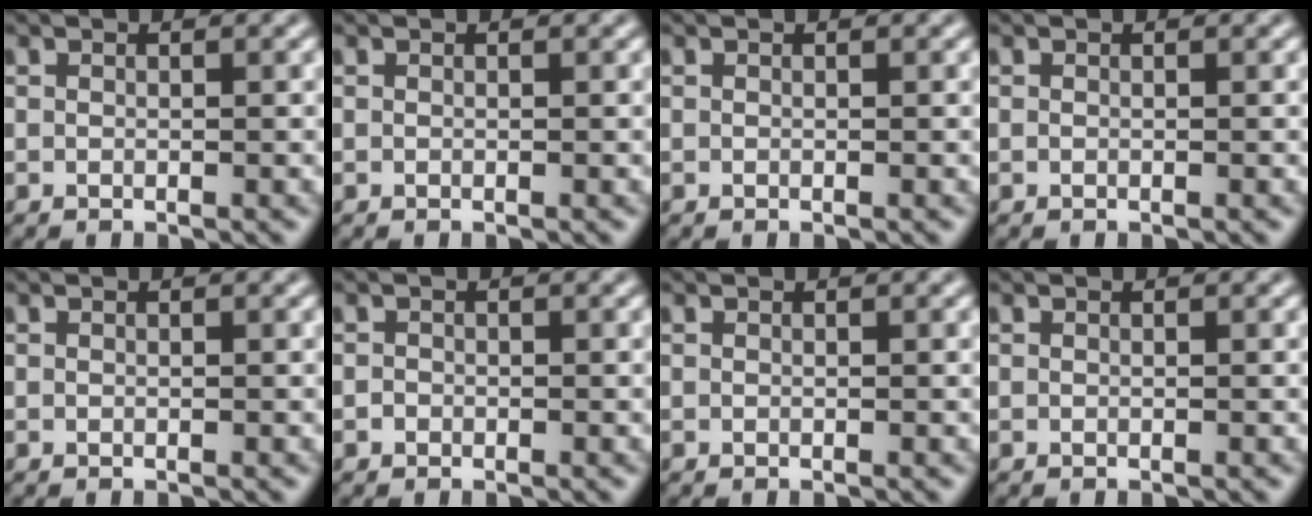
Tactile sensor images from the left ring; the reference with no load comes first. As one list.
[{"total": 0.0}, {"total": 0.0}, {"total": 0.0}, {"total": 0.0}, {"total": 0.5, "force": [-0.3, 0.5, 0.1], "torque": [0.002, -0.003, -0.006]}, {"total": 0.0}, {"total": 0.0}]